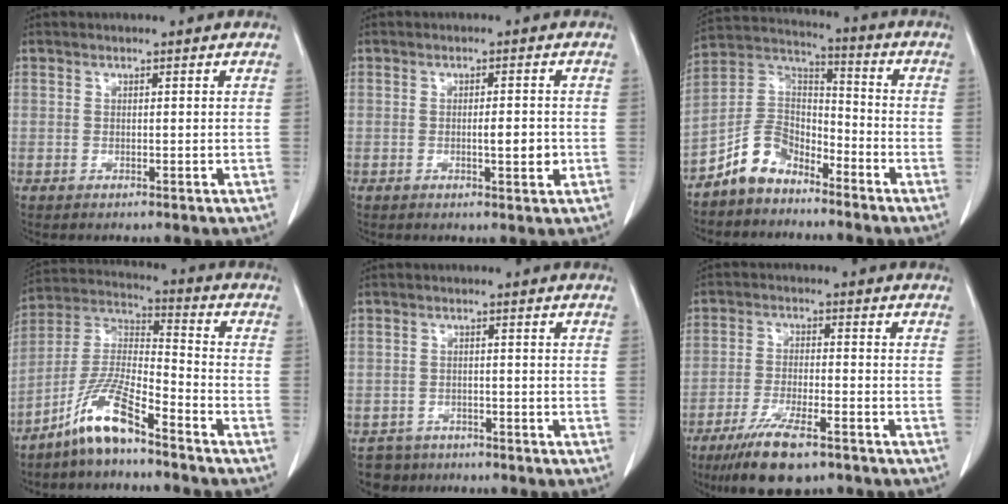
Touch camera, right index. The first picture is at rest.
{"total": 3.1, "force": [-0.6, 0.7, 3.0], "torque": [-0.048, -0.001, -0.007]}
{"total": 8.9, "force": [-6.5, 5.1, 3.5], "torque": [-0.076, 0.029, -0.129]}
{"total": 10.8, "force": [-7.8, 1.4, 7.3], "torque": [-0.161, 0.000, -0.154]}
{"total": 3.7, "force": [-2.9, 2.1, -0.8], "torque": [0.011, 0.004, -0.049]}
{"total": 10.1, "force": [-7.1, 2.2, 6.9], "torque": [-0.125, -0.020, -0.116]}